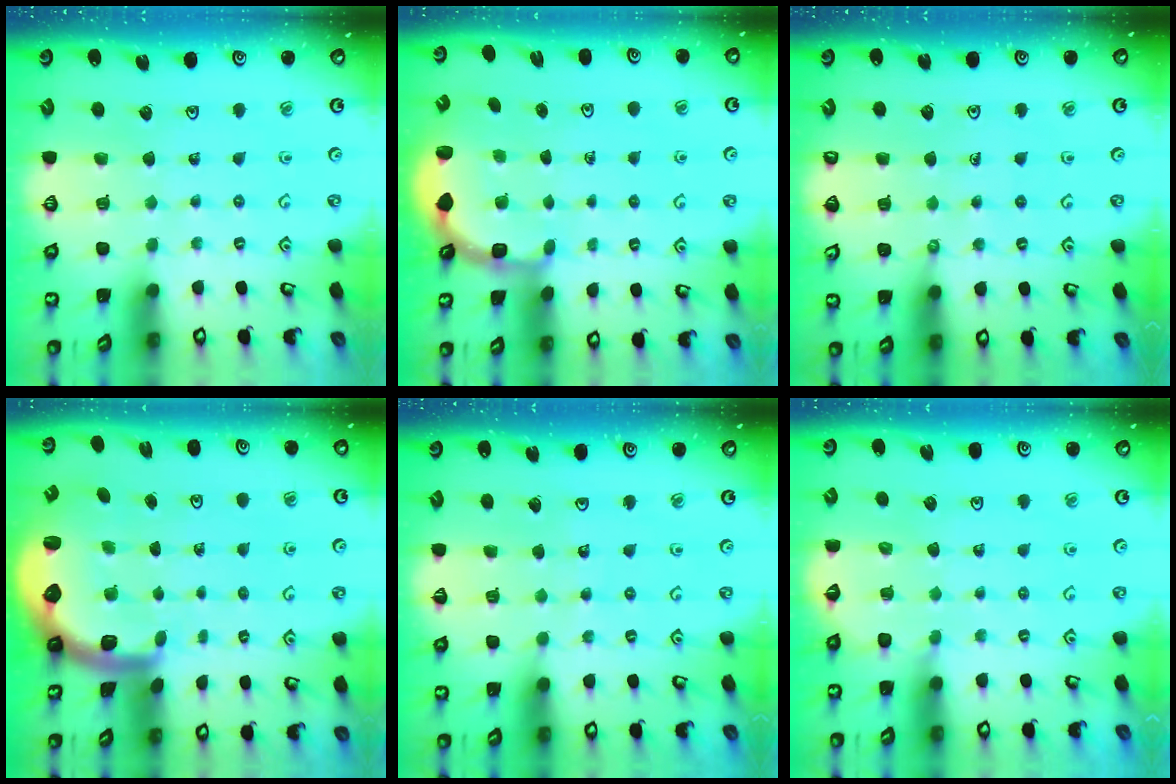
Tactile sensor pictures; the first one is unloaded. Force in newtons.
{"total": 2.8, "press": 2.4, "slide": 1.4}
{"total": 1.7, "press": 1.7, "slide": 0.2}
{"total": 2.8, "press": 2.5, "slide": 1.4}
{"total": 4.0, "press": 4.0, "slide": 0.4}
{"total": 5.2, "press": 4.8, "slide": 1.8}